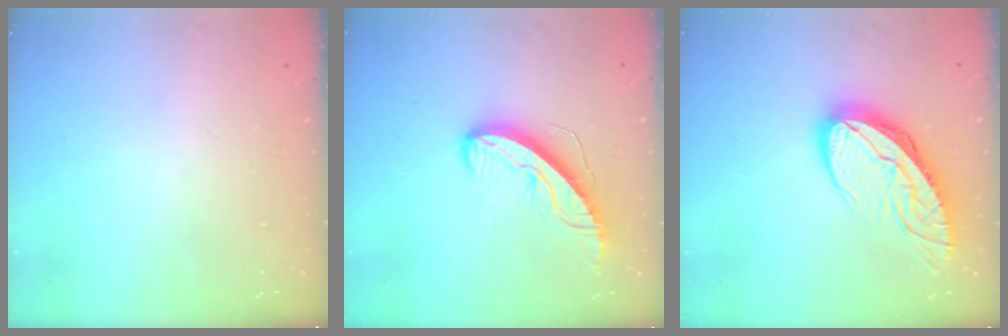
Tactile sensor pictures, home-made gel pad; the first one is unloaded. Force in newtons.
{"total": 10.9, "press": 10.9, "slide": 1.3}
{"total": 12.8, "press": 12.8, "slide": 1.6}